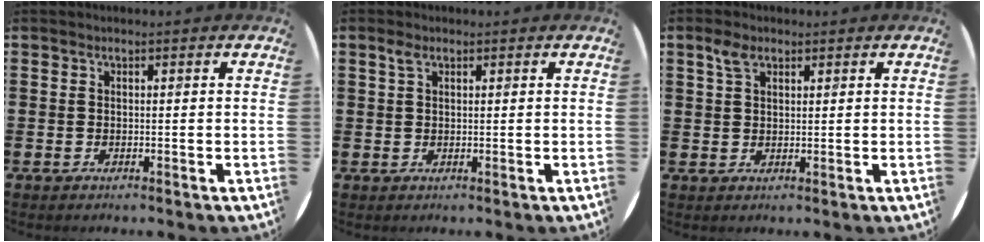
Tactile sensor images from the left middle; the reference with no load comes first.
{"total": 1.5, "force": [0.8, 0.8, 0.9], "torque": [-0.013, 0.002, 0.013]}
{"total": 2.6, "force": [1.7, 1.4, 1.3], "torque": [-0.023, 0.002, 0.030]}